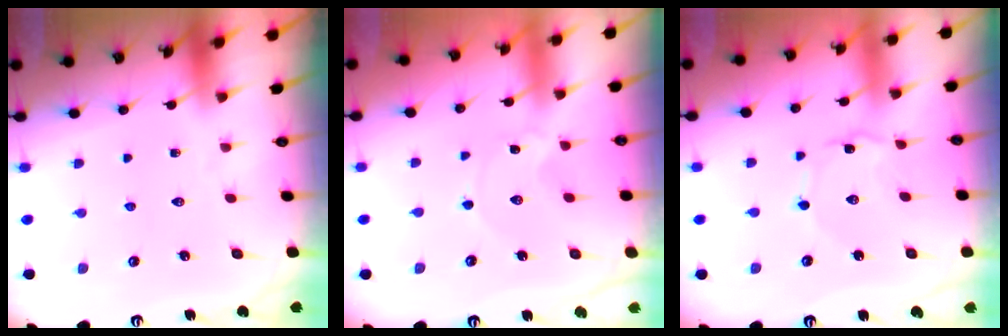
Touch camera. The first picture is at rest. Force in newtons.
{"total": 0.6, "press": 0.5, "slide": 0.1}
{"total": 2.1, "press": 2.0, "slide": 0.2}